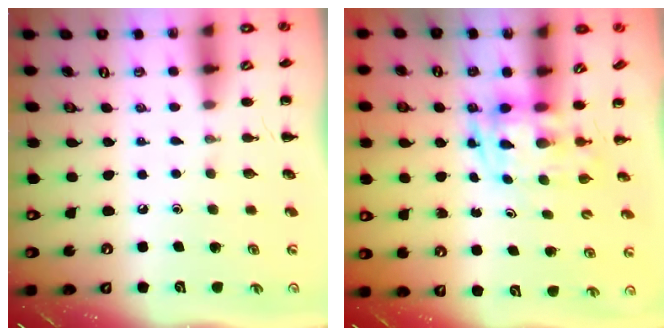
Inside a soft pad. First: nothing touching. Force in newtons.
{"total": 3.8, "press": 3.7, "slide": 0.8}